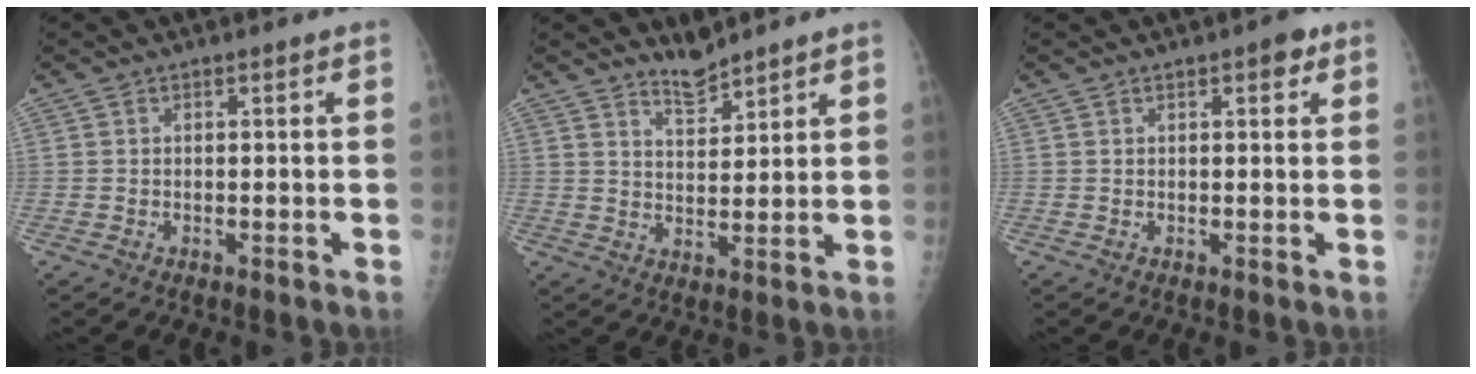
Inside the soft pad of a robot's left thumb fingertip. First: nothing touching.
{"total": 4.2, "force": [4.0, 0.9, 1.0], "torque": [-0.007, -0.038, 0.075]}
{"total": 2.4, "force": [1.2, 1.0, 1.9], "torque": [-0.016, 0.000, 0.011]}